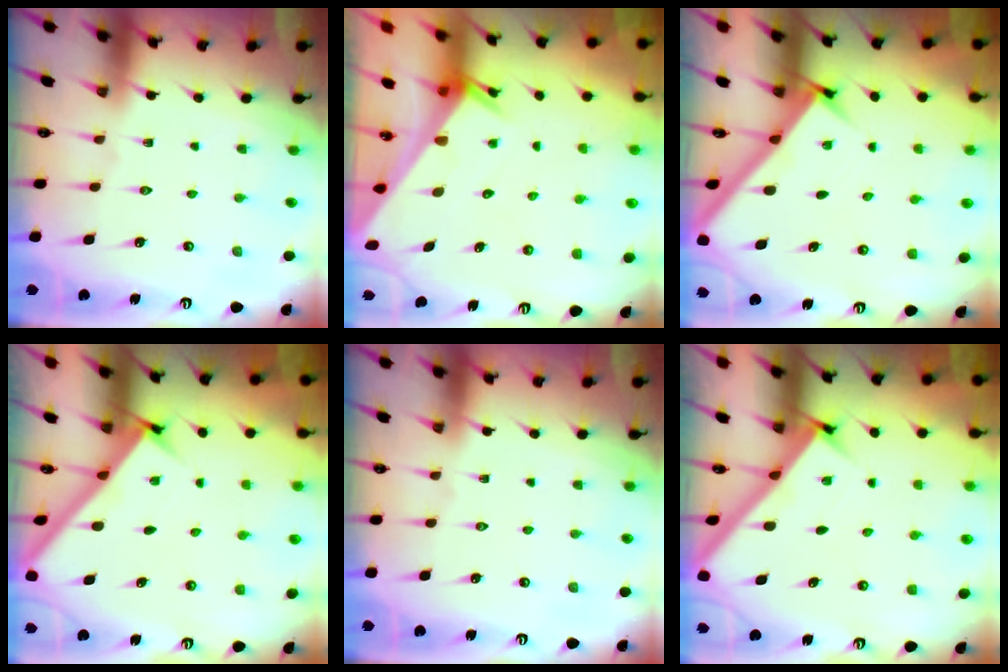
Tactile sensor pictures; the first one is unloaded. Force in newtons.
{"total": 2.4, "press": 2.4, "slide": 0.2}
{"total": 2.5, "press": 2.5, "slide": 0.2}
{"total": 2.7, "press": 2.6, "slide": 0.4}
{"total": 0.0}
{"total": 2.8, "press": 2.8, "slide": 0.4}